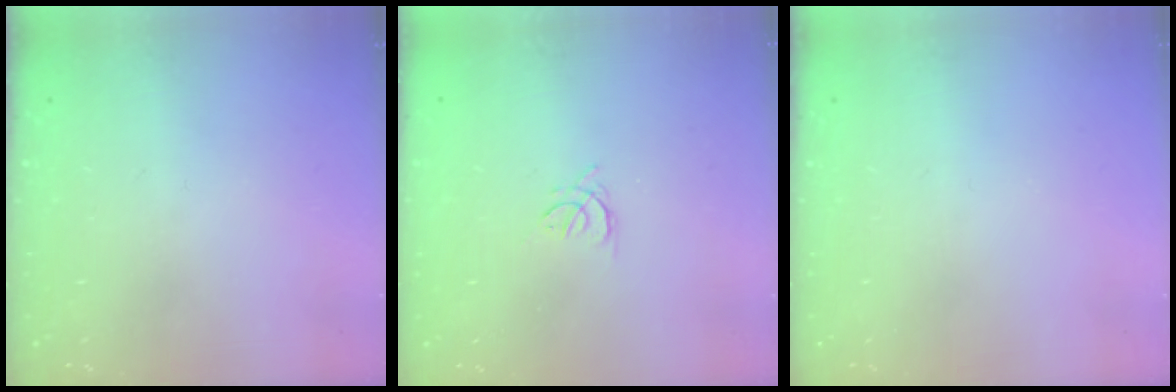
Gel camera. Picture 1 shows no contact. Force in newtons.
{"total": 2.4, "press": 2.3, "slide": 0.6}
{"total": 0.0}